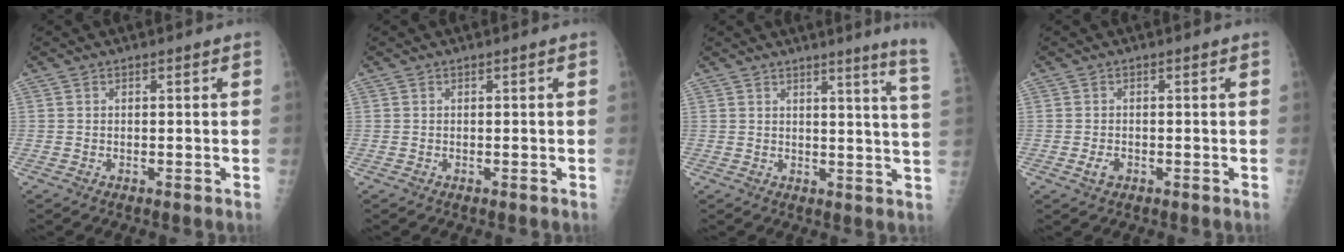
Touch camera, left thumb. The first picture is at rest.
{"total": 0.0}
{"total": 9.7, "force": [7.3, -1.7, 6.2], "torque": [-0.075, -0.068, 0.065]}
{"total": 2.0, "force": [-0.7, 1.3, 1.2], "torque": [-0.020, 0.001, -0.012]}